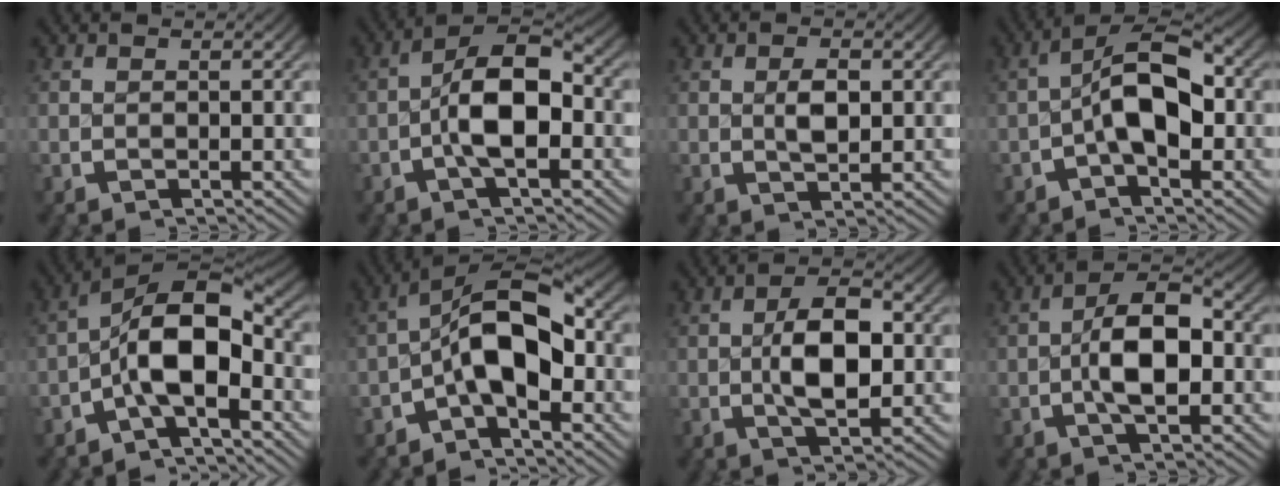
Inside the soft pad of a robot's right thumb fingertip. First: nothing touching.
{"total": 8.7, "force": [-0.5, 4.8, 7.3], "torque": [-0.129, -0.018, -0.007]}
{"total": 2.5, "force": [0.3, 1.3, 2.1], "torque": [-0.037, -0.003, 0.009]}
{"total": 7.5, "force": [-0.3, 4.3, 6.1], "torque": [-0.098, -0.011, -0.007]}
{"total": 10.7, "force": [-1.4, 5.7, 8.9], "torque": [-0.154, -0.022, -0.020]}
{"total": 9.4, "force": [-0.8, 5.3, 7.7], "torque": [-0.128, -0.013, -0.014]}
{"total": 6.6, "force": [-0.3, 3.6, 5.5], "torque": [-0.103, -0.011, 0.000]}
{"total": 7.8, "force": [-0.4, 4.2, 6.5], "torque": [-0.117, -0.017, -0.004]}